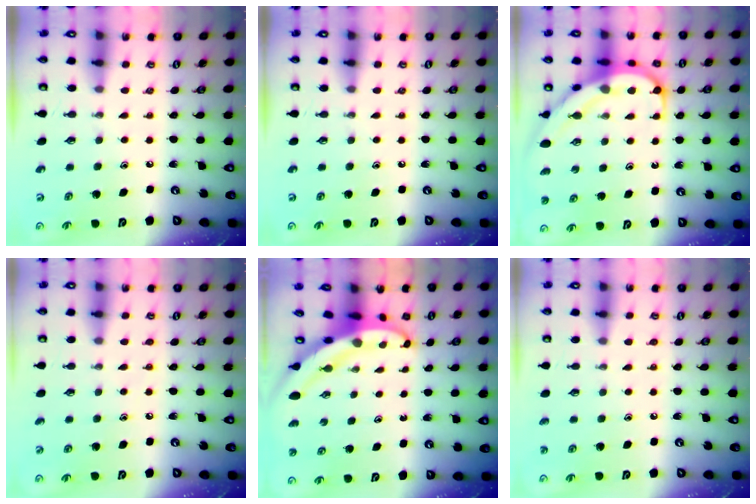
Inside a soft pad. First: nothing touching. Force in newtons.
{"total": 0.0}
{"total": 10.7, "press": 10.6, "slide": 1.1}
{"total": 4.0, "press": 4.0, "slide": 0.5}
{"total": 5.4, "press": 5.4, "slide": 0.5}
{"total": 4.1, "press": 4.1, "slide": 0.5}